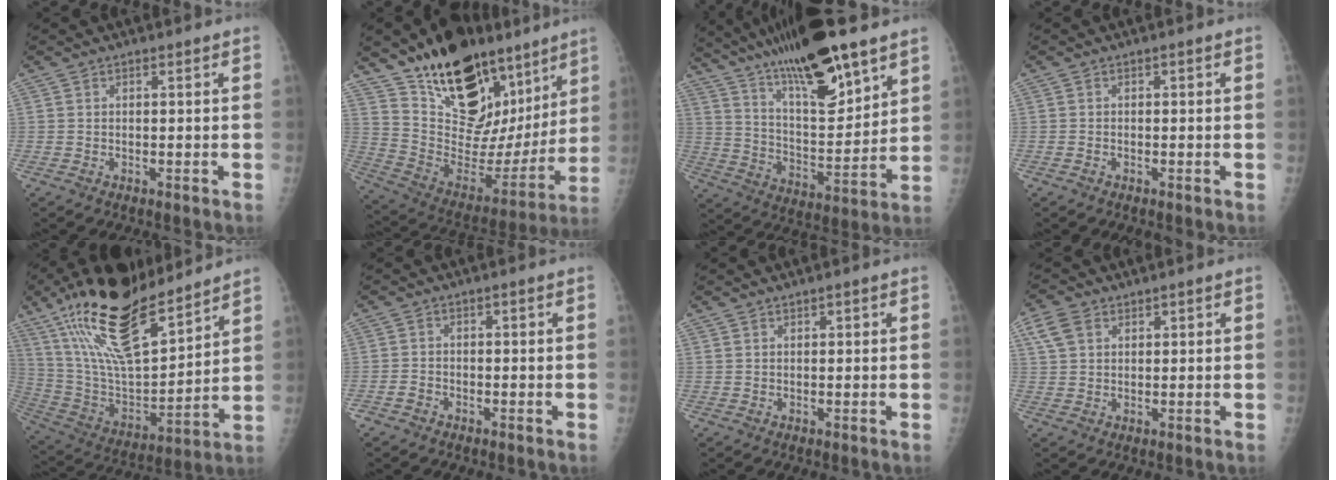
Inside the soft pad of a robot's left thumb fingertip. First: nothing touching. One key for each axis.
{"total": 28.3, "fx": 18.0, "fy": 14.6, "fz": 16.2, "tx": -0.200, "ty": -0.064, "tz": 0.297}
{"total": 22.4, "fx": 14.9, "fy": 5.3, "fz": 15.8, "tx": -0.254, "ty": -0.057, "tz": 0.257}
{"total": 0.7, "fx": -0.4, "fy": 0.6, "fz": 0.2, "tx": 0.002, "ty": 0.003, "tz": -0.011}
{"total": 25.6, "fx": 16.8, "fy": 8.7, "fz": 17.3, "tx": -0.292, "ty": -0.056, "tz": 0.304}
{"total": 2.1, "fx": -1.3, "fy": 1.6, "fz": 0.5, "tx": -0.005, "ty": 0.008, "tz": -0.026}
{"total": 0.8, "fx": 0.4, "fy": 0.6, "fz": 0.2, "tx": 0.005, "ty": 0.000, "tz": 0.005}
{"total": 5.1, "fx": 2.2, "fy": 3.7, "fz": 2.8, "tx": -0.050, "ty": 0.005, "tz": 0.043}